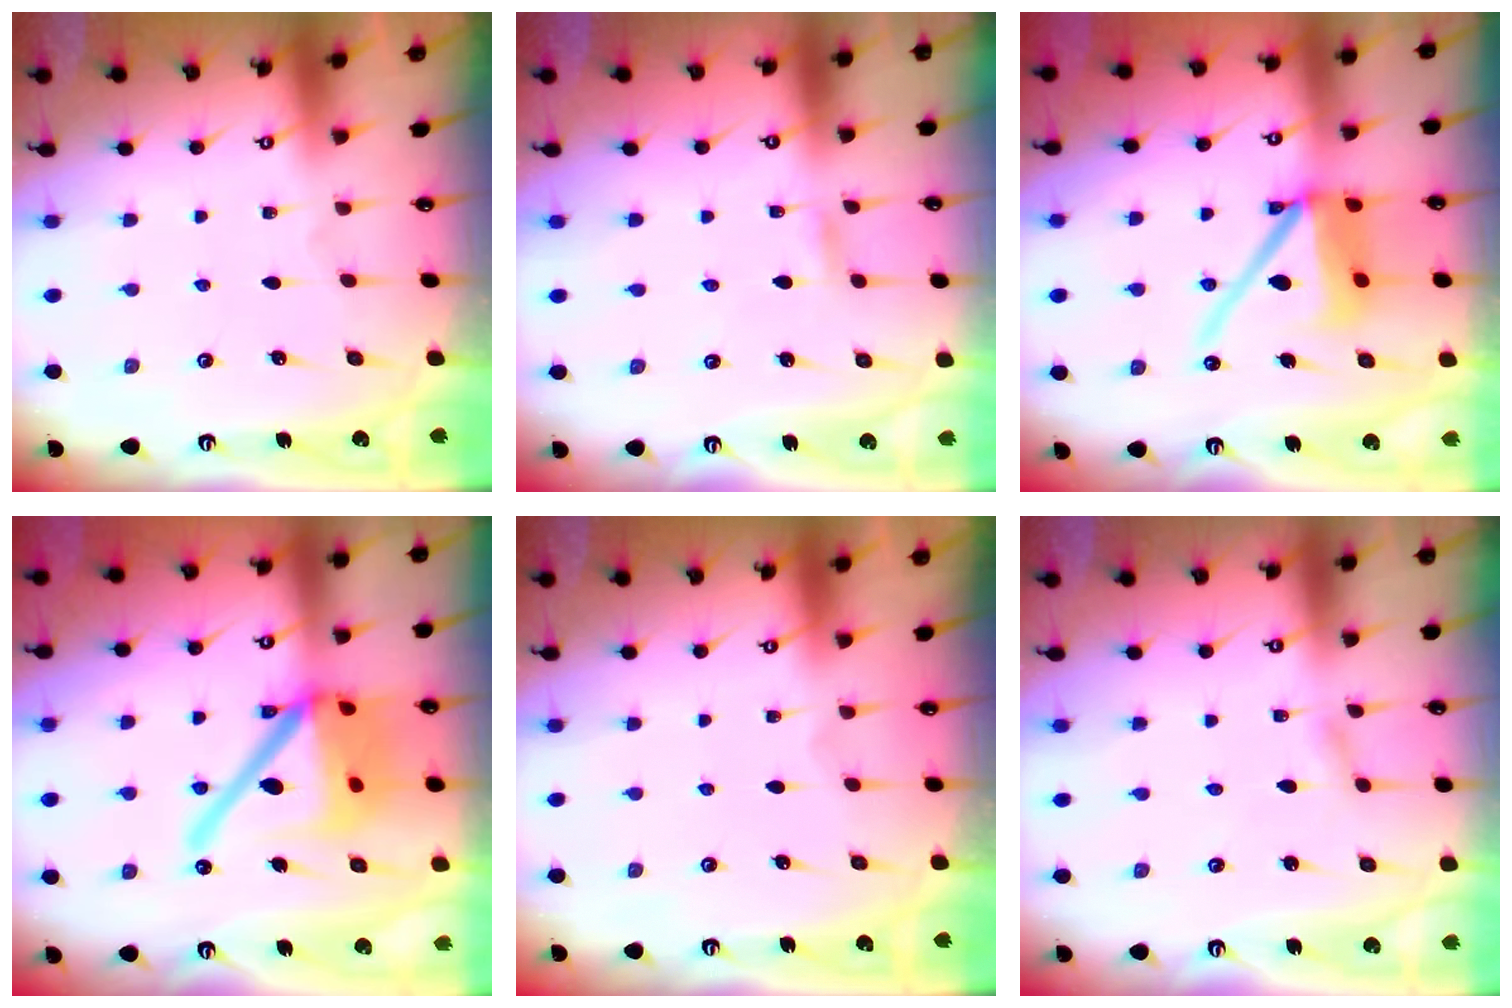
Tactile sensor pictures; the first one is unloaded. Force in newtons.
{"total": 1.9, "press": 1.9, "slide": 0.1}
{"total": 14.8, "press": 14.6, "slide": 2.2}
{"total": 20.7, "press": 20.6, "slide": 2.6}
{"total": 0.0}
{"total": 2.3, "press": 2.3, "slide": 0.1}